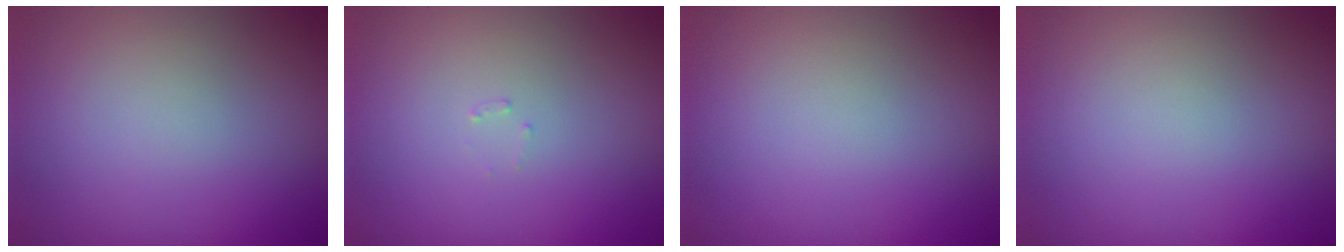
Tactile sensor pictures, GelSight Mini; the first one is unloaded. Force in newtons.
{"total": 0.6, "press": 0.6, "slide": 0.1}
{"total": 0.0}
{"total": 0.0}